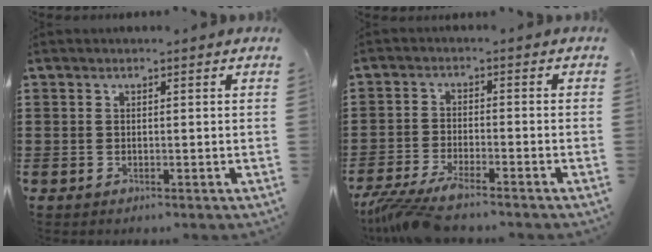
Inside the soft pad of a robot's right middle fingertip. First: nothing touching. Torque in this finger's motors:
{"motor_torque": [1.26, 0.01, 0.37, 0.12]}